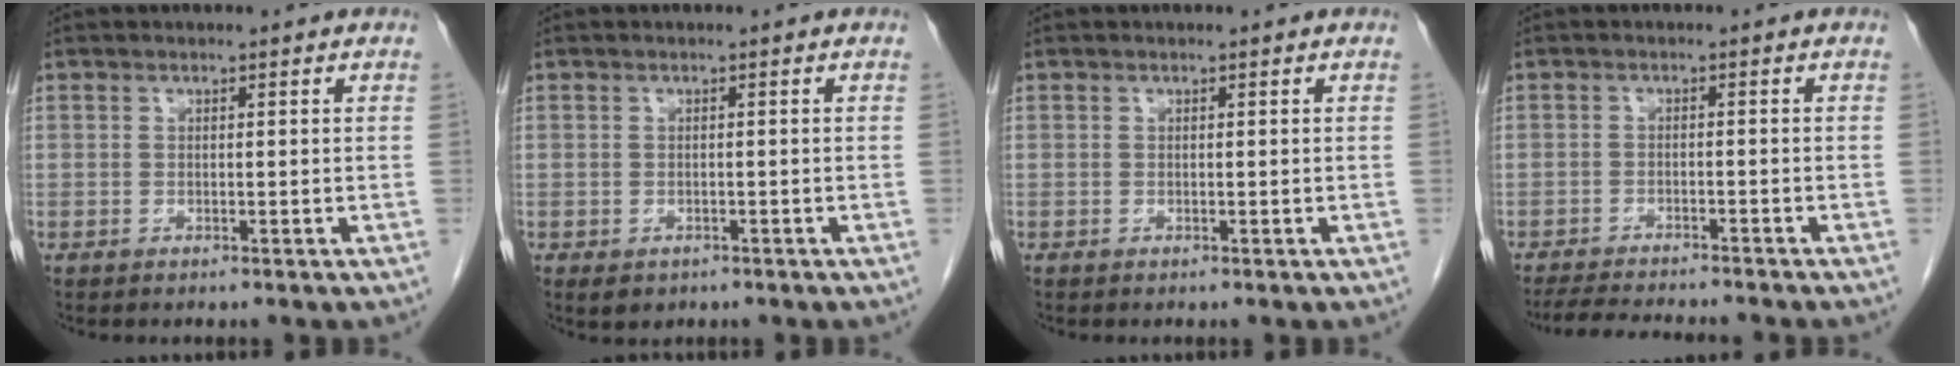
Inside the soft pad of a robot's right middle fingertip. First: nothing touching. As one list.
[{"total": 2.2, "force": [-1.4, 1.4, 0.9], "torque": [-0.014, -0.002, -0.011]}, {"total": 0.0}, {"total": 9.3, "force": [-8.5, 0.6, 3.6], "torque": [-0.054, -0.015, -0.126]}]